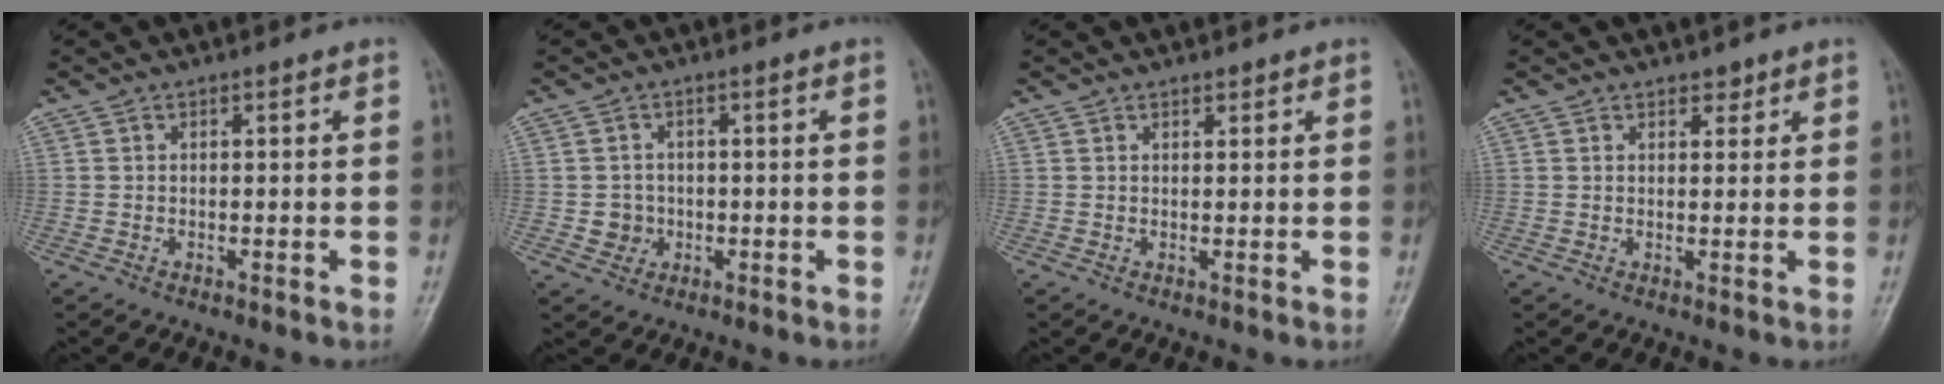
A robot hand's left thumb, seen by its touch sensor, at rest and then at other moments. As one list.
[{"total": 3.0, "force": [-0.4, 2.9, 0.6], "torque": [0.010, 0.008, -0.006]}, {"total": 0.9, "force": [0.8, 0.3, 0.2], "torque": [-0.002, -0.006, 0.011]}, {"total": 1.7, "force": [1.3, 0.9, 0.5], "torque": [0.005, -0.008, 0.016]}]